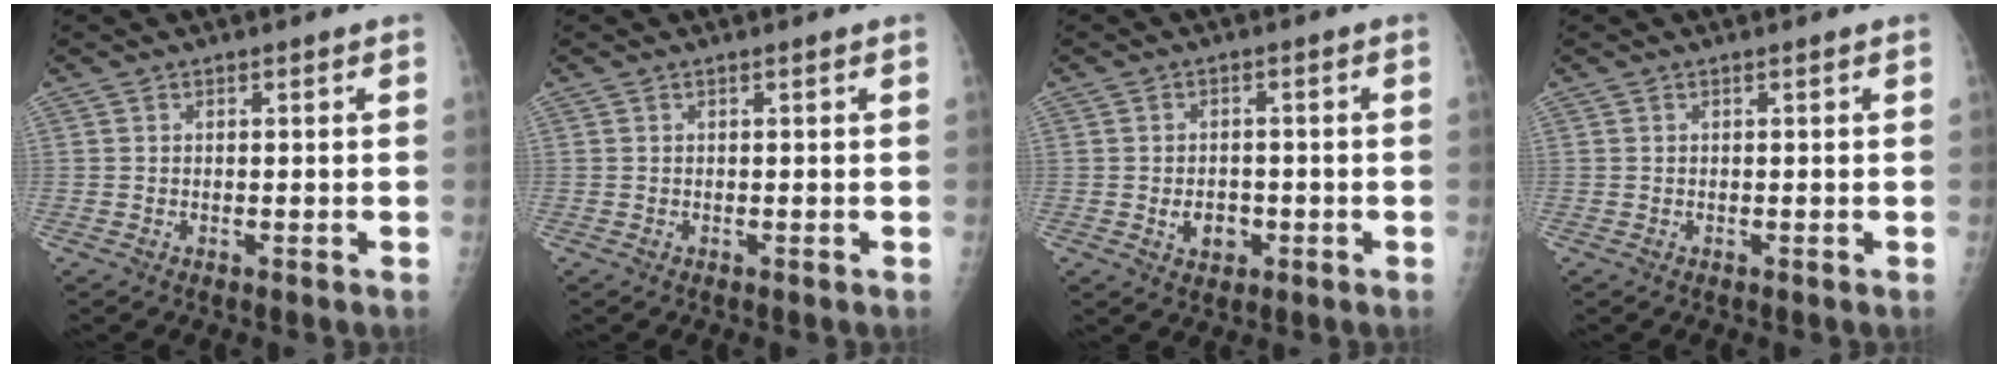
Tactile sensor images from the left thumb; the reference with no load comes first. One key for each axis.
{"total": 0.0}
{"total": 3.9, "fx": -1.1, "fy": 3.1, "fz": 2.2, "tx": -0.020, "ty": 0.006, "tz": -0.012}
{"total": 0.0}